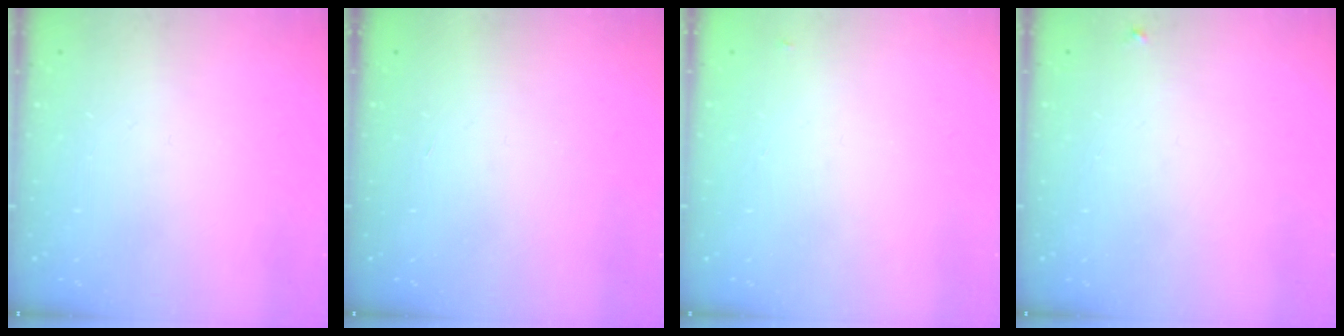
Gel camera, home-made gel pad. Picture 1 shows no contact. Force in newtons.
{"total": 1.7, "press": 1.7, "slide": 0.1}
{"total": 2.8, "press": 2.8, "slide": 0.4}
{"total": 3.3, "press": 3.3, "slide": 0.4}